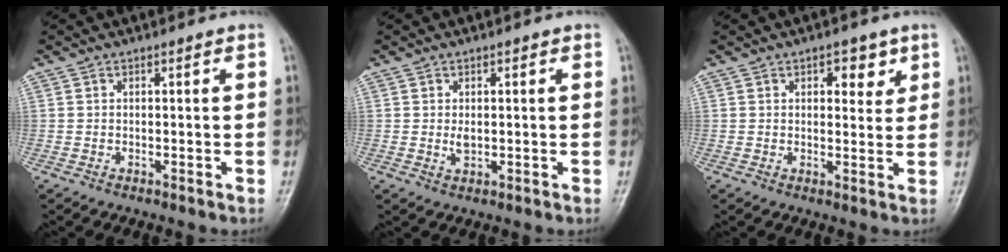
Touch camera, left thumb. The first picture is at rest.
{"total": 2.0, "force": [0.2, 1.2, 1.5], "torque": [-0.022, -0.004, 0.004]}
{"total": 4.6, "force": [2.3, 2.6, 3.0], "torque": [-0.012, -0.010, 0.028]}